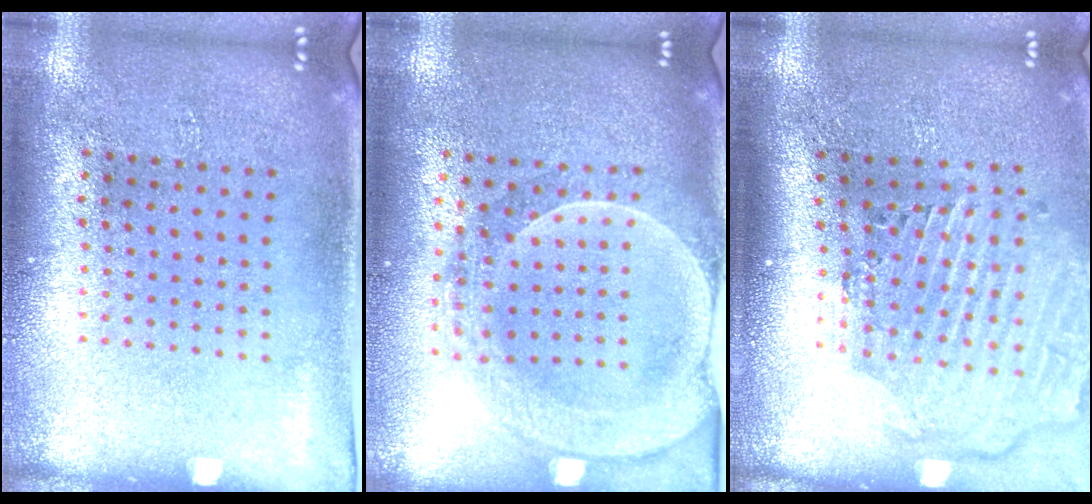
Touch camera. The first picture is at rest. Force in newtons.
{"total": 2.2, "press": 2.0, "slide": 0.9}
{"total": 2.8, "press": 2.3, "slide": 1.7}